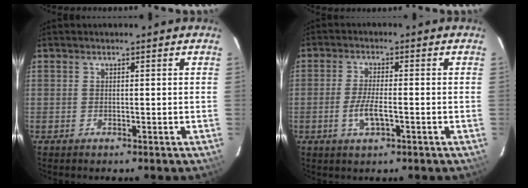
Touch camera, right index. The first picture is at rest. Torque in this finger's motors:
{"motor_torque": [-0.01, -0.06, 0.02, 0.02]}